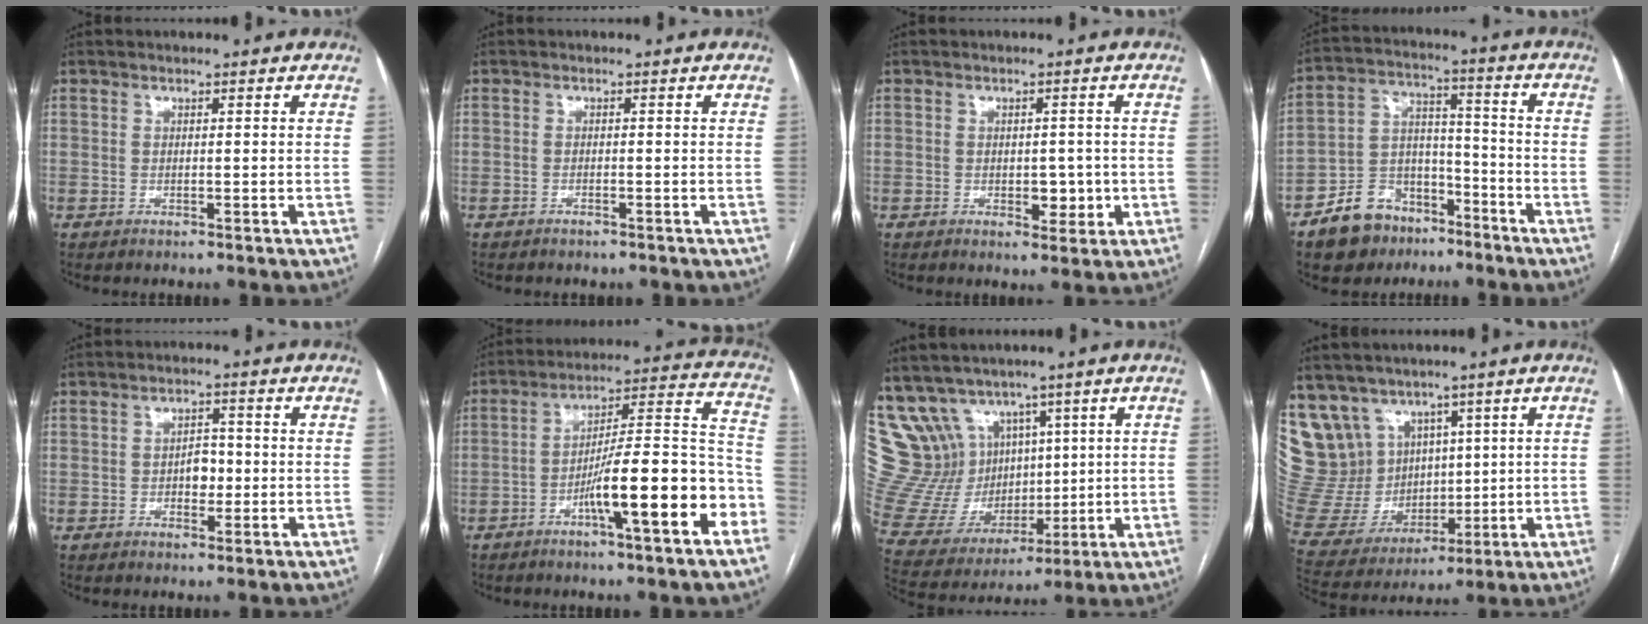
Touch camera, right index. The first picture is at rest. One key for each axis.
{"total": 0.8, "fx": -0.7, "fy": 0.4, "fz": 0.3, "tx": -0.012, "ty": -0.001, "tz": -0.008}
{"total": 3.6, "fx": -0.6, "fy": 2.2, "fz": 2.7, "tx": -0.027, "ty": 0.003, "tz": -0.001}
{"total": 11.6, "fx": -7.8, "fy": 7.7, "fz": 3.9, "tx": -0.077, "ty": 0.034, "tz": -0.132}
{"total": 3.2, "fx": -0.5, "fy": 1.9, "fz": 2.4, "tx": -0.032, "ty": 0.006, "tz": -0.007}
{"total": 15.9, "fx": -6.8, "fy": 1.6, "fz": 14.3, "tx": -0.206, "ty": 0.022, "tz": -0.105}
{"total": 6.7, "fx": 4.3, "fy": 5.1, "fz": 0.5, "tx": -0.024, "ty": 0.028, "tz": 0.101}
{"total": 16.5, "fx": 9.3, "fy": 12.7, "fz": 4.9, "tx": -0.126, "ty": 0.066, "tz": 0.215}